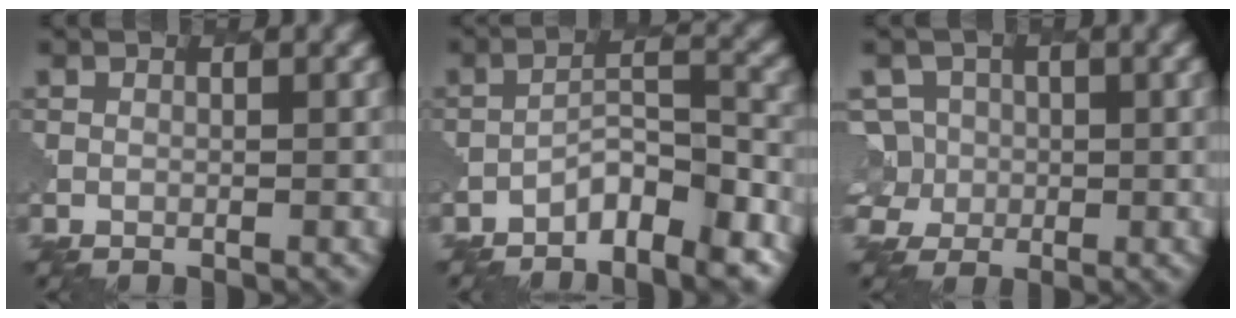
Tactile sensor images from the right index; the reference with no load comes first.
{"total": 4.4, "force": [-3.4, 1.1, 2.6], "torque": [-0.043, 0.007, -0.062]}
{"total": 5.7, "force": [-0.5, 5.4, 1.9], "torque": [-0.045, 0.023, -0.034]}